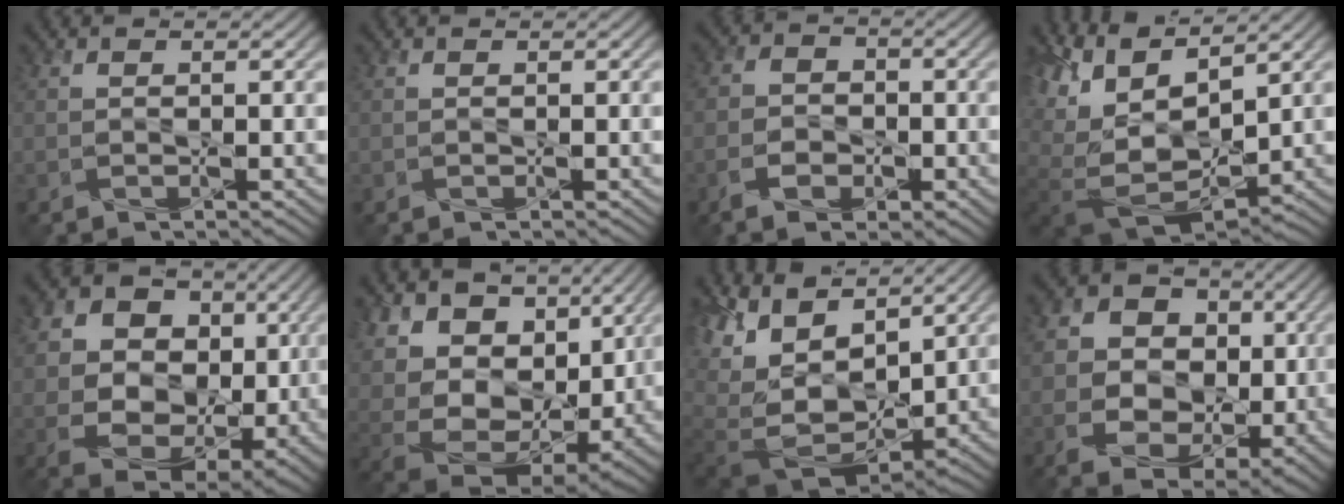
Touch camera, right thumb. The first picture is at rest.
{"total": 0.0}
{"total": 5.3, "force": [-2.3, 3.5, 3.2], "torque": [-0.067, -0.009, -0.049]}
{"total": 13.9, "force": [2.5, 9.0, 10.3], "torque": [-0.220, -0.004, 0.089]}
{"total": 13.0, "force": [2.8, 9.8, 8.0], "torque": [-0.175, 0.020, 0.049]}
{"total": 17.4, "force": [8.1, 11.2, 10.7], "torque": [-0.235, 0.033, 0.145]}
{"total": 14.7, "force": [3.1, 10.4, 9.9], "torque": [-0.245, -0.008, 0.102]}
{"total": 10.2, "force": [0.4, 8.1, 6.2], "torque": [-0.131, -0.004, 0.002]}